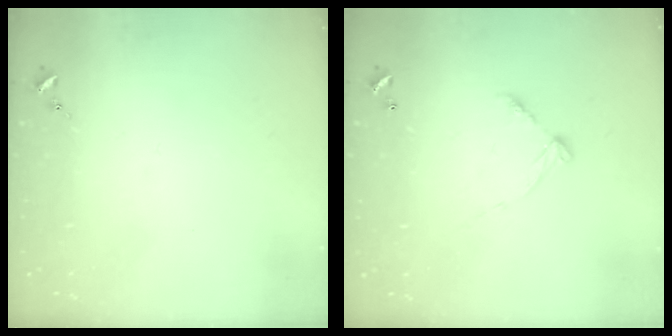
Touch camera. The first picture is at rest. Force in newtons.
{"total": 5.8, "press": 5.8, "slide": 0.4}